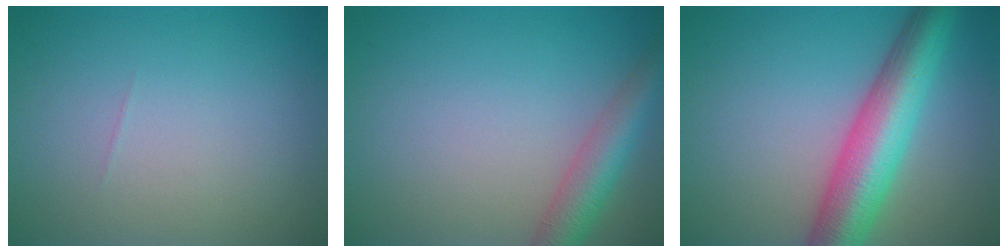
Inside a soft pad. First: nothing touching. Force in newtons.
{"total": 4.1, "press": 4.1, "slide": 0.2}
{"total": 8.2, "press": 8.2, "slide": 0.3}